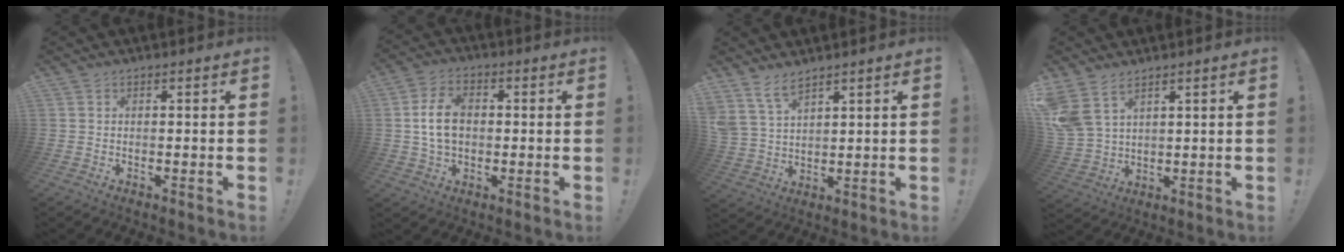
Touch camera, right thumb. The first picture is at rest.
{"total": 9.8, "force": [0.3, 6.9, 7.0], "torque": [-0.131, 0.010, 0.006]}
{"total": 7.0, "force": [5.9, 2.8, 2.6], "torque": [-0.061, -0.031, 0.117]}
{"total": 9.0, "force": [6.1, 4.7, 4.6], "torque": [-0.100, -0.022, 0.125]}